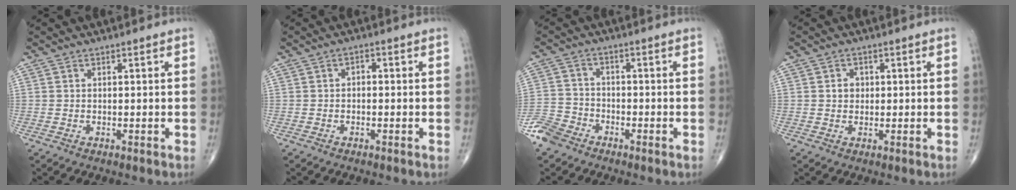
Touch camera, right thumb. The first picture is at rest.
{"total": 1.5, "force": [-0.1, 1.0, 1.1], "torque": [-0.010, 0.006, -0.007]}
{"total": 5.4, "force": [-4.1, 3.3, 1.3], "torque": [-0.020, 0.010, -0.093]}
{"total": 2.1, "force": [0.3, 1.9, 1.0], "torque": [-0.002, 0.003, 0.003]}